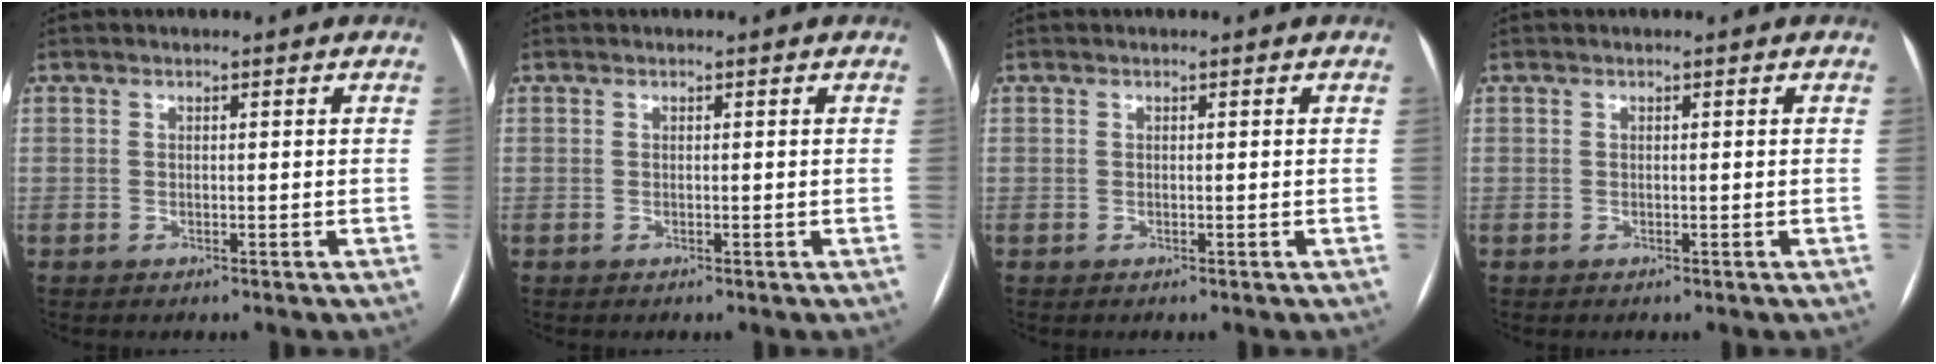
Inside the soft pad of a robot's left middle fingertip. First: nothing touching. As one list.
[{"total": 0.0}, {"total": 0.0}, {"total": 0.0}]